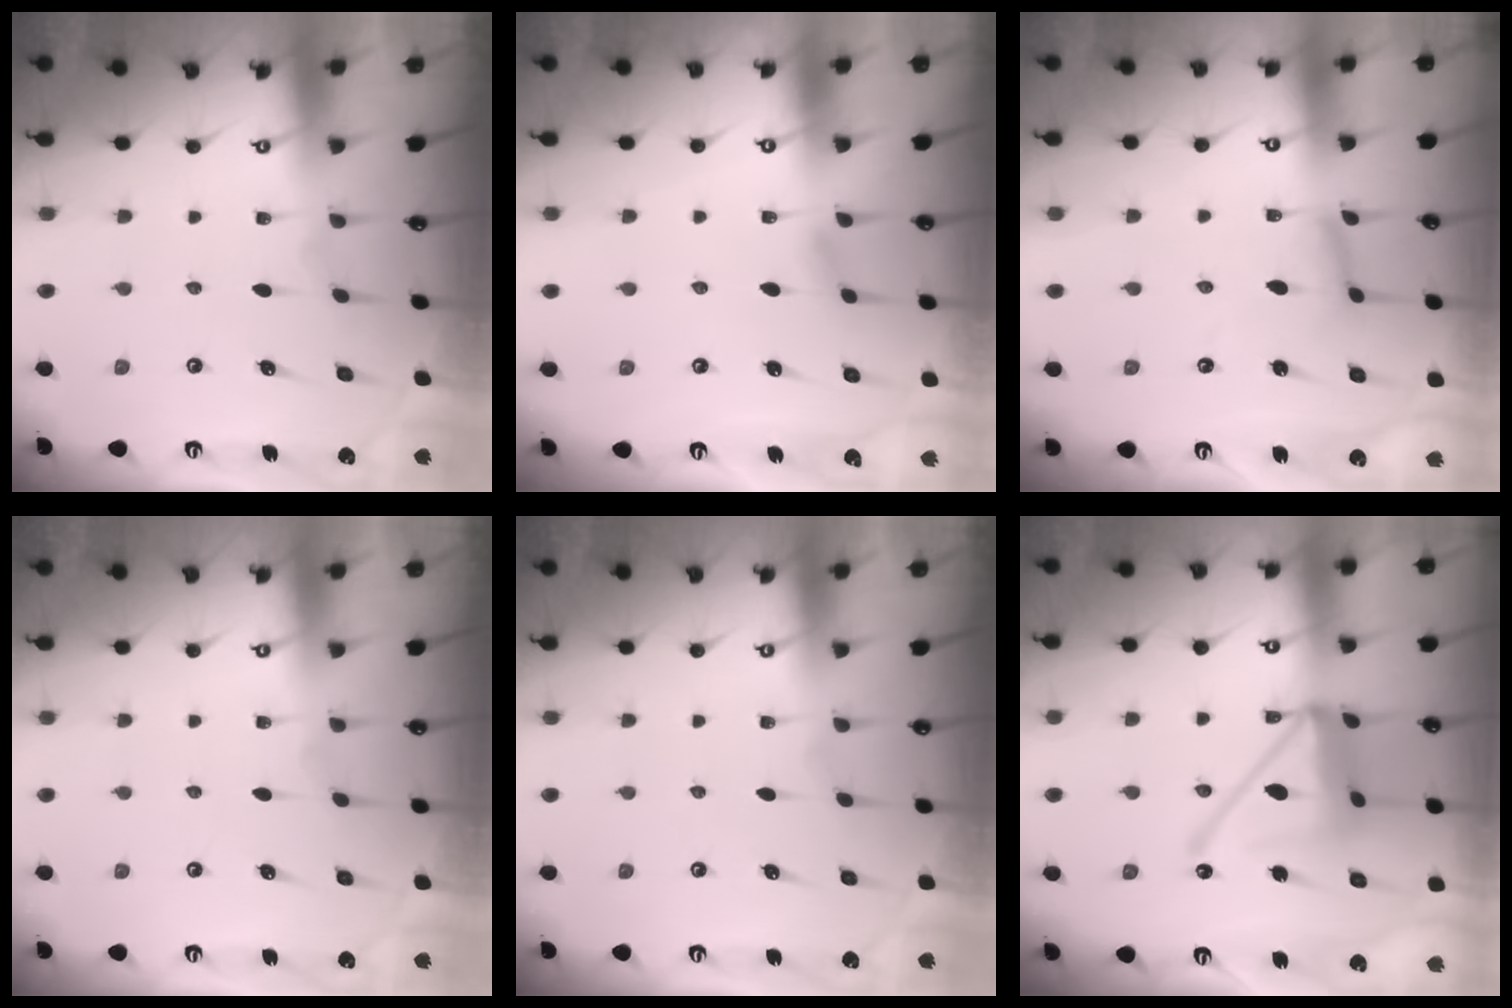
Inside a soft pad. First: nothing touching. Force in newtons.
{"total": 4.4, "press": 4.4, "slide": 0.4}
{"total": 5.5, "press": 5.5, "slide": 0.3}
{"total": 0.0}
{"total": 0.0}
{"total": 16.5, "press": 16.5, "slide": 1.5}